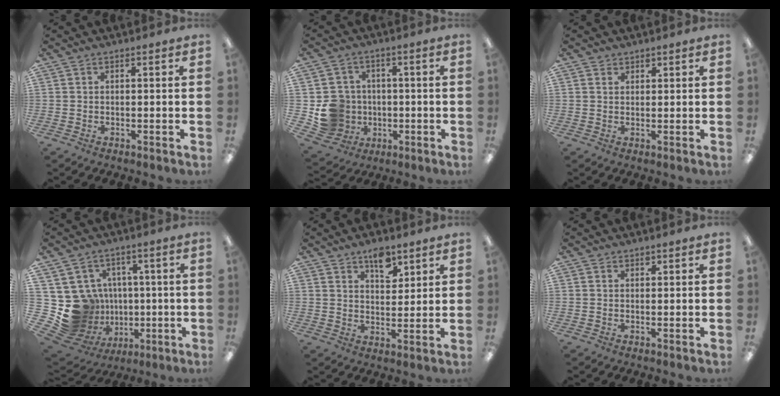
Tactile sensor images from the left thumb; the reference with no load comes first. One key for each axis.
{"total": 9.9, "fx": -1.2, "fy": 9.6, "fz": 2.0, "tx": -0.067, "ty": 0.014, "tz": -0.007}
{"total": 1.5, "fx": 1.2, "fy": 1.0, "fz": 0.1, "tx": 0.005, "ty": -0.003, "tz": 0.021}
{"total": 14.9, "fx": -0.3, "fy": 14.3, "fz": 4.3, "tx": -0.109, "ty": -0.015, "tz": 0.039}
{"total": 6.6, "fx": 4.6, "fy": 3.5, "fz": 3.1, "tx": -0.026, "ty": -0.026, "tz": 0.077}
{"total": 0.8, "fx": 0.6, "fy": 0.5, "fz": 0.1, "tx": -0.003, "ty": 0.002, "tz": 0.012}